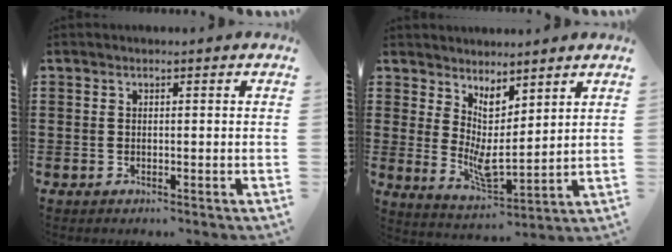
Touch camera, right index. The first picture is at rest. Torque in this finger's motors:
{"motor_torque": [1.41, 0.73, 0.62, 0.18]}